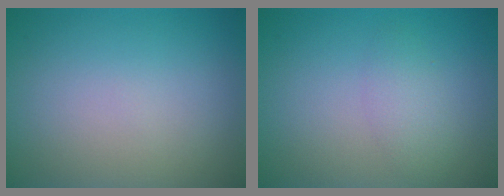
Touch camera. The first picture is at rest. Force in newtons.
{"total": 1.8, "press": 1.8, "slide": 0.1}